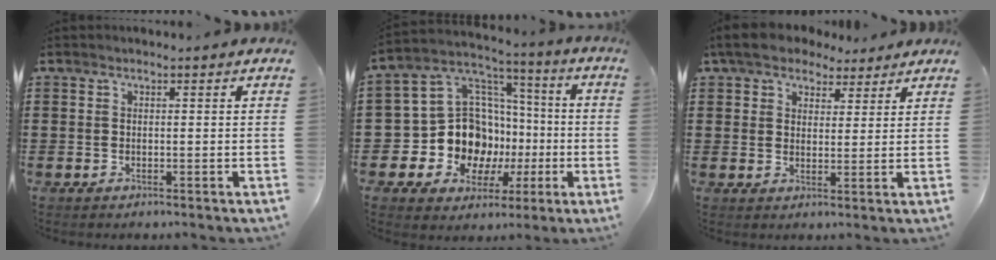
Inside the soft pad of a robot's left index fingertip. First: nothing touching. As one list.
[{"total": 13.7, "force": [-3.6, 12.0, 5.6], "torque": [-0.155, -0.003, -0.057]}, {"total": 5.8, "force": [4.8, 2.7, 2.0], "torque": [-0.060, 0.002, 0.088]}]